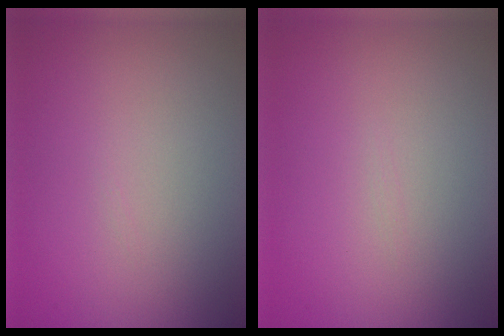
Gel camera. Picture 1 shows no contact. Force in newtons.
{"total": 0.0}